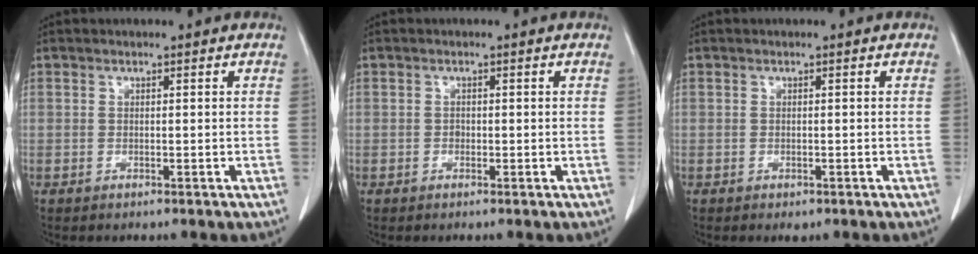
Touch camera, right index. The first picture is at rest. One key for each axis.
{"total": 0.6, "fx": -0.3, "fy": 0.4, "fz": 0.2, "tx": -0.006, "ty": 0.002, "tz": -0.004}
{"total": 1.2, "fx": -0.8, "fy": 0.5, "fz": 0.6, "tx": -0.013, "ty": -0.002, "tz": -0.004}